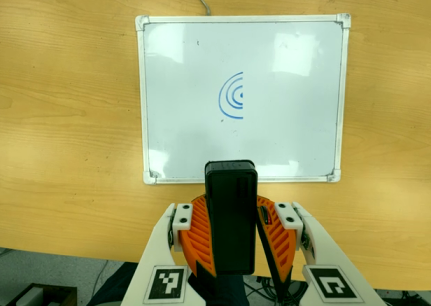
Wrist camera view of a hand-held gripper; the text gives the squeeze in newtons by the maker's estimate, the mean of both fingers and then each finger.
{"total": 8.8, "left": 8.9, "right": 8.6}